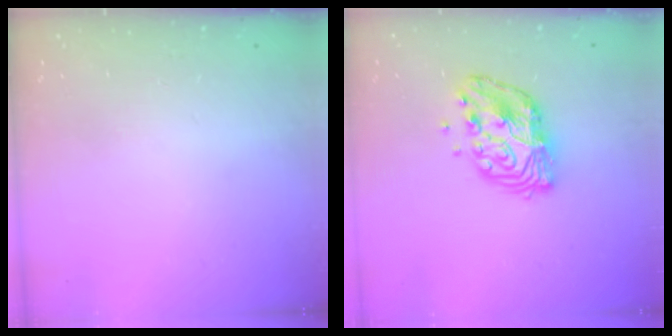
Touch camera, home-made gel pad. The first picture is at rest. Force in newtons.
{"total": 11.9, "press": 11.9, "slide": 0.8}